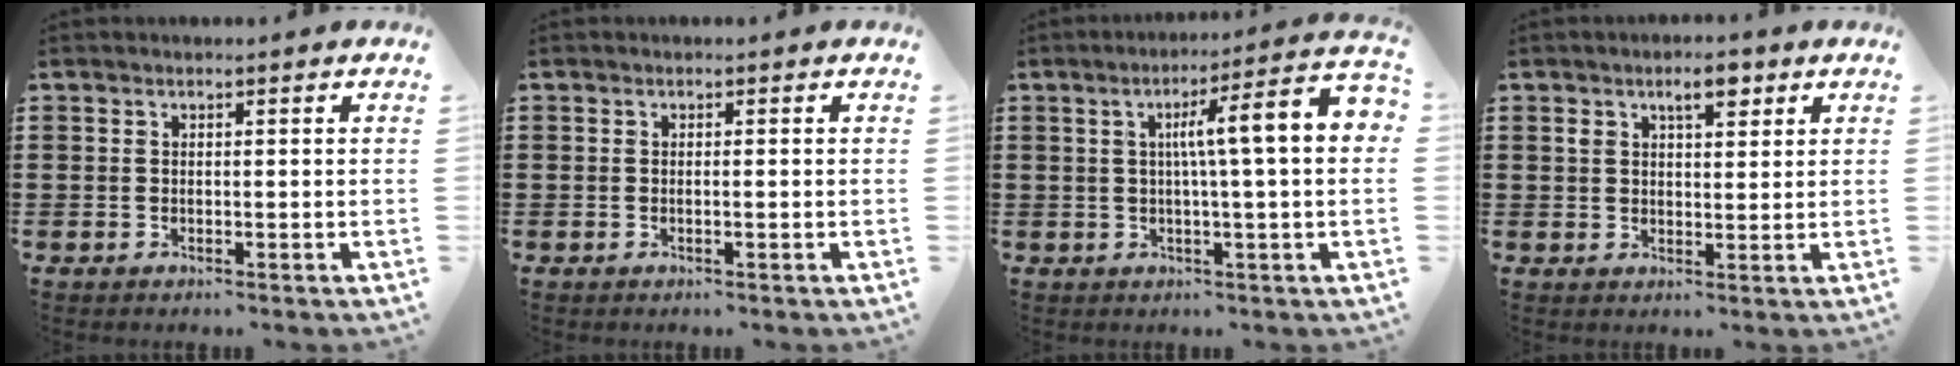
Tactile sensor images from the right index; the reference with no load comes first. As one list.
[{"total": 0.5, "force": [-0.2, -0.1, 0.5], "torque": [-0.009, -0.002, -0.004]}, {"total": 8.9, "force": [1.1, 0.3, 8.8], "torque": [-0.150, -0.009, 0.008]}, {"total": 4.2, "force": [2.4, 1.8, 3.0], "torque": [-0.039, 0.000, 0.035]}]